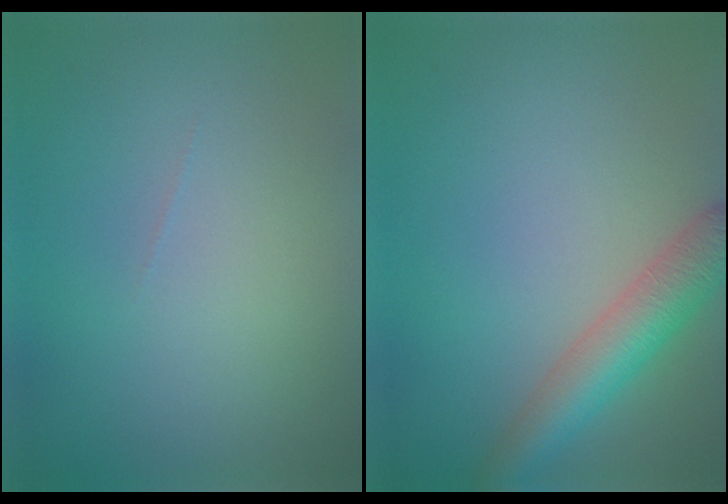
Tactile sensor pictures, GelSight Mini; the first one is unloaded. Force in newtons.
{"total": 5.1, "press": 5.1, "slide": 0.2}